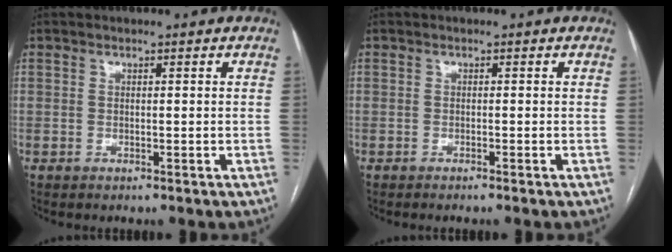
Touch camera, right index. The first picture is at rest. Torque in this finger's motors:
{"motor_torque": [0.08, 0.09, -0.03, 0.01]}